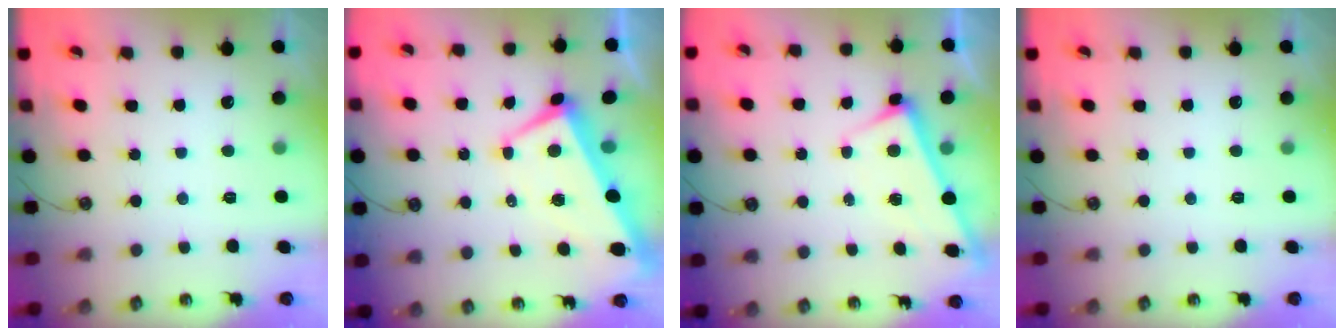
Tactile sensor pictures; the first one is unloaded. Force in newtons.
{"total": 2.2, "press": 1.9, "slide": 1.1}
{"total": 2.4, "press": 2.4, "slide": 0.1}
{"total": 0.0}